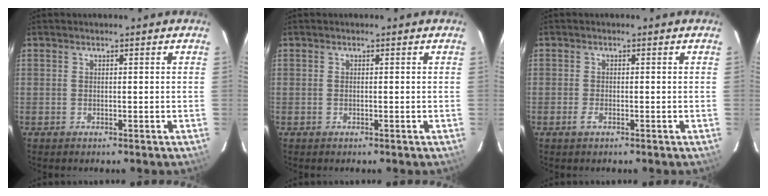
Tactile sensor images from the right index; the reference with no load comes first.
{"total": 0.0}
{"total": 1.3, "force": [-0.8, 0.4, 1.0], "torque": [-0.023, 0.000, -0.014]}